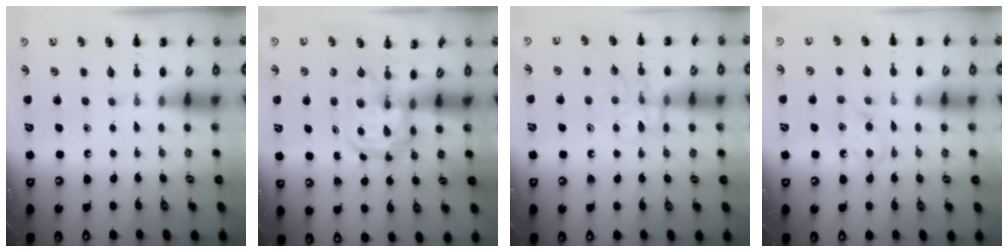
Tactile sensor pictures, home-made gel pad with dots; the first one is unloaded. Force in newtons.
{"total": 4.0, "press": 3.9, "slide": 1.0}
{"total": 11.5, "press": 11.5, "slide": 1.1}
{"total": 5.1, "press": 4.8, "slide": 1.6}